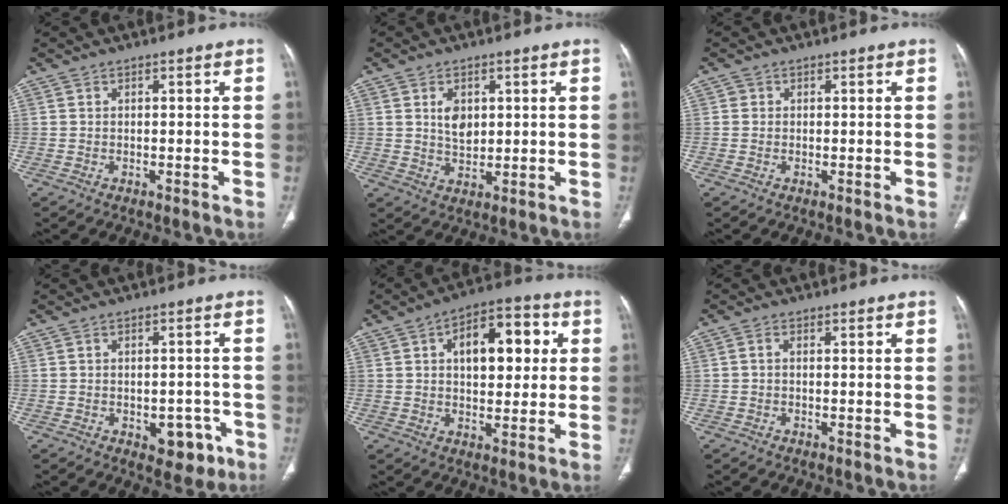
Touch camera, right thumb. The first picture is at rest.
{"total": 4.8, "force": [1.4, 3.2, 3.3], "torque": [-0.041, -0.012, 0.029]}
{"total": 0.7, "force": [0.1, 0.7, 0.1], "torque": [0.003, 0.003, 0.002]}
{"total": 6.3, "force": [-2.6, 4.1, 3.9], "torque": [-0.018, 0.015, -0.027]}
{"total": 13.4, "force": [3.3, 7.3, 10.8], "torque": [-0.122, 0.015, 0.046]}
{"total": 0.8, "force": [-0.1, 0.6, 0.6], "torque": [-0.009, 0.001, -0.005]}